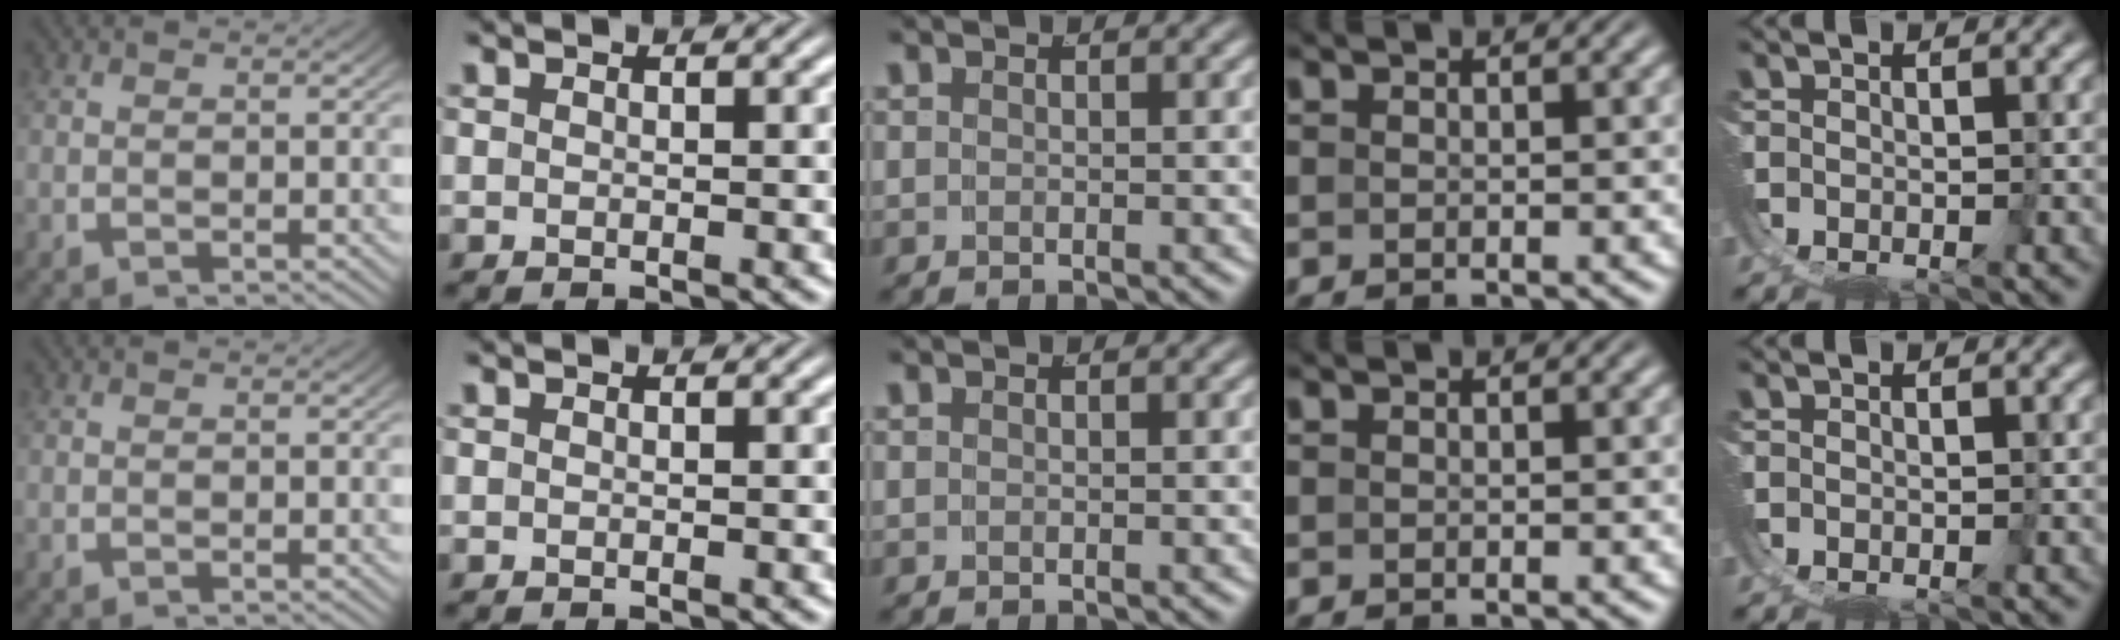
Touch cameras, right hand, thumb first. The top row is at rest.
{}